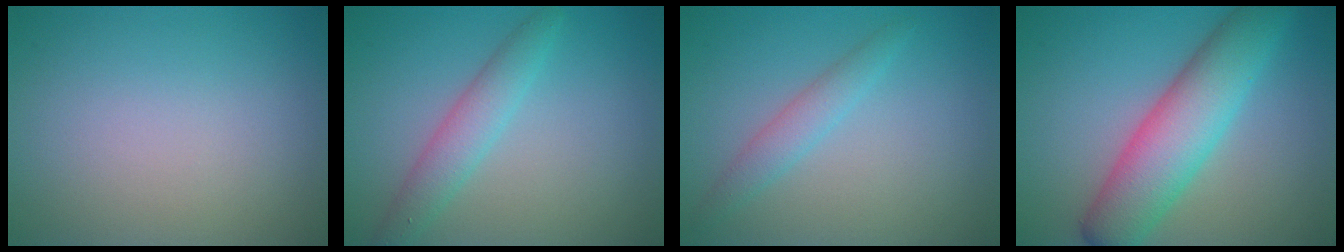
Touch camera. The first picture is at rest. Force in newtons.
{"total": 3.0, "press": 3.0, "slide": 0.2}
{"total": 2.0, "press": 2.0, "slide": 0.1}
{"total": 7.3, "press": 7.3, "slide": 0.3}